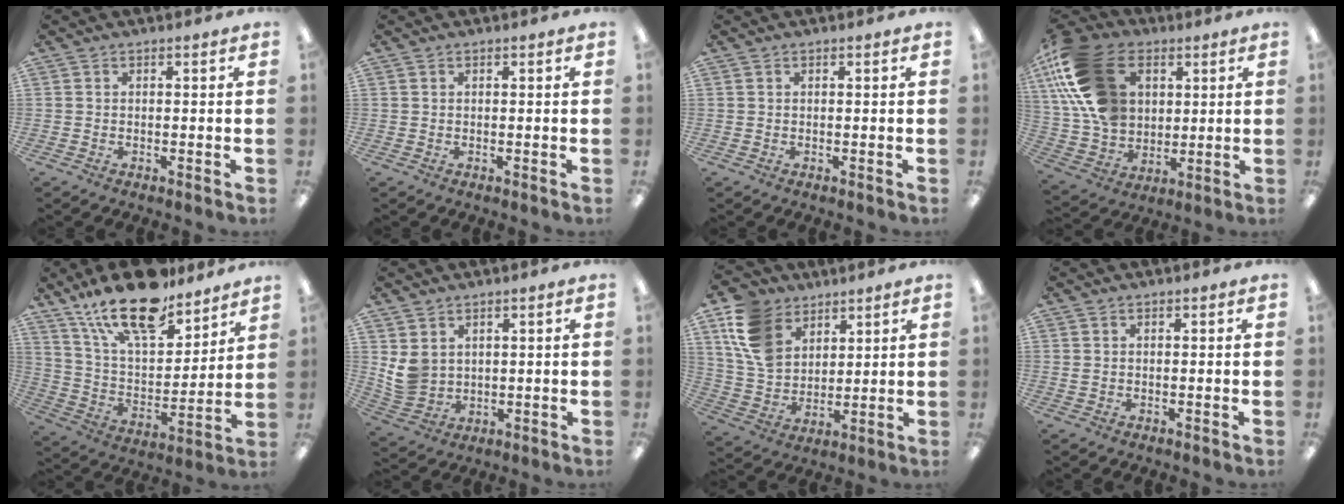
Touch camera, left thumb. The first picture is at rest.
{"total": 0.0}
{"total": 0.0}
{"total": 21.5, "force": [7.7, 15.1, 13.2], "torque": [-0.300, -0.019, 0.145]}
{"total": 20.8, "force": [15.7, 7.8, 11.2], "torque": [-0.198, -0.091, 0.274]}
{"total": 5.7, "force": [2.5, 4.7, 2.1], "torque": [-0.057, -0.004, 0.054]}
{"total": 13.6, "force": [7.7, 9.7, 5.6], "torque": [-0.136, -0.028, 0.156]}
{"total": 0.9, "force": [0.5, 0.7, 0.4], "torque": [-0.011, 0.003, 0.008]}